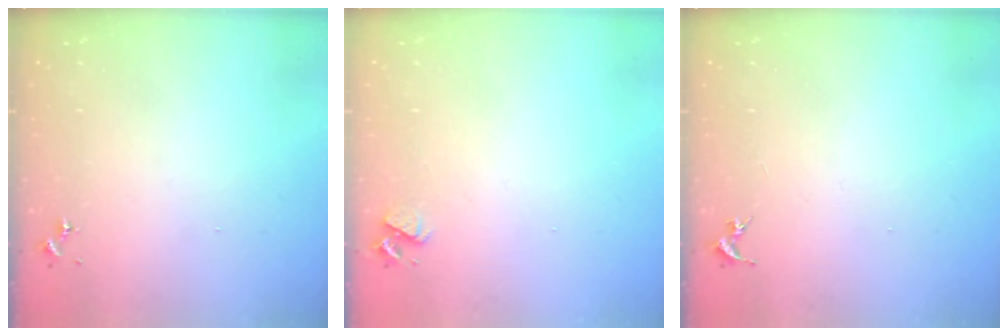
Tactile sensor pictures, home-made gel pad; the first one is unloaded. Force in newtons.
{"total": 4.1, "press": 4.0, "slide": 0.6}
{"total": 0.0}